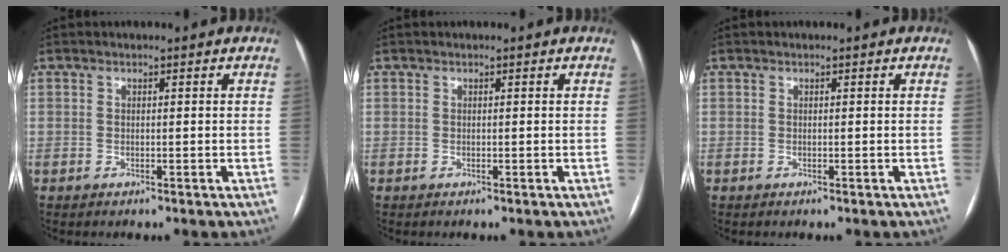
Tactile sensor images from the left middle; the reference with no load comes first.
{"total": 0.0}
{"total": 0.0}